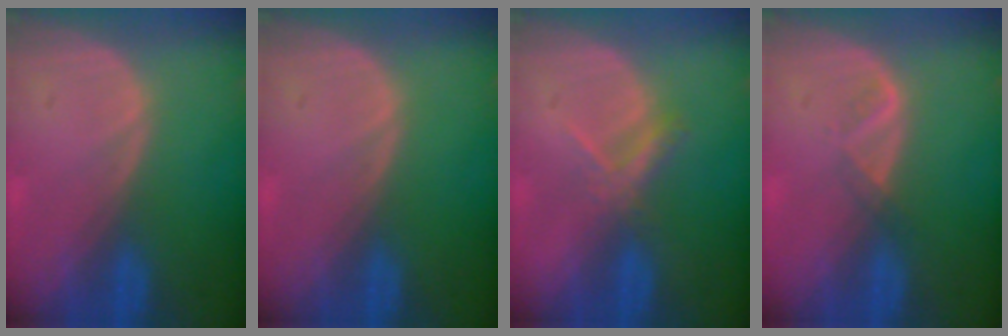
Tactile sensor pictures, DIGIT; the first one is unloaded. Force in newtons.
{"total": 0.0}
{"total": 3.1, "press": 2.9, "slide": 0.9}
{"total": 1.6, "press": 1.5, "slide": 0.7}